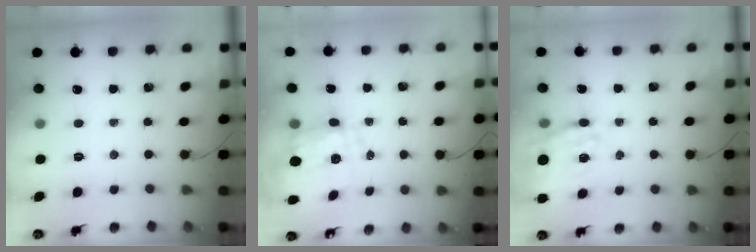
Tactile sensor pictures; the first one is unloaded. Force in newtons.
{"total": 3.8, "press": 3.3, "slide": 1.8}
{"total": 15.8, "press": 15.5, "slide": 2.7}